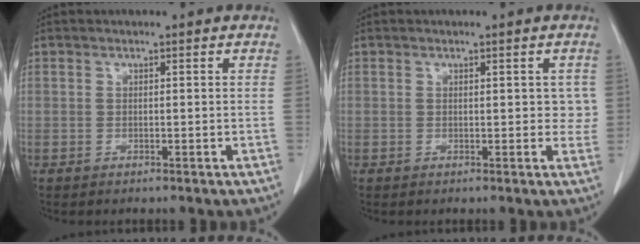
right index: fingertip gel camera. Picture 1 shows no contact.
{"total": 3.0, "force": [0.5, 1.6, 2.5], "torque": [-0.021, 0.005, 0.004]}